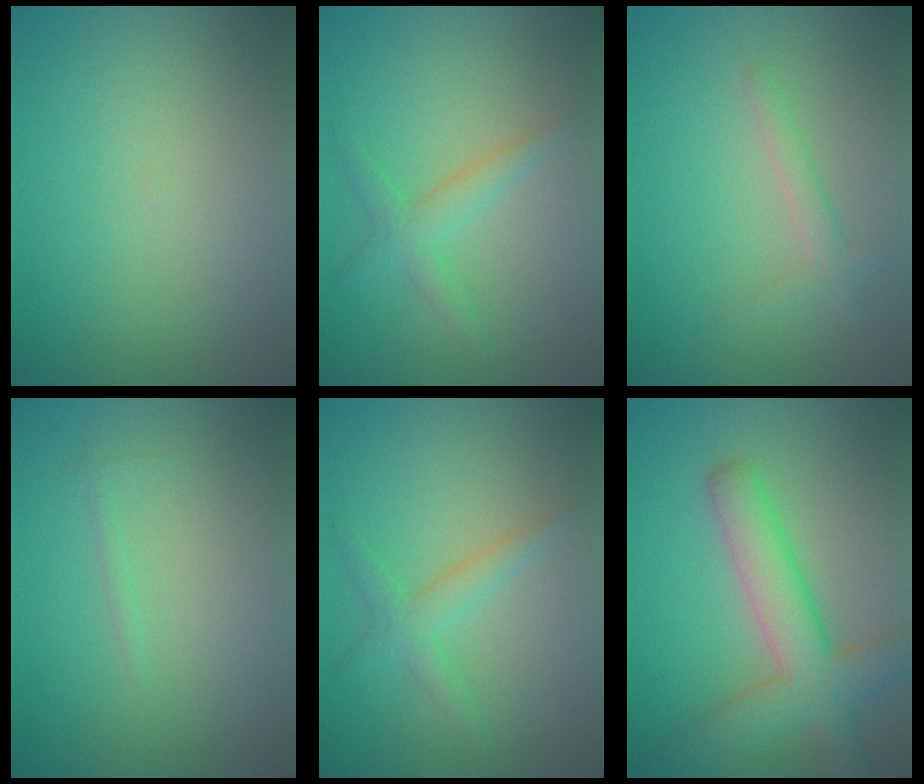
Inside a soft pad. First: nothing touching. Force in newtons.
{"total": 2.2, "press": 2.2, "slide": 0.1}
{"total": 1.7, "press": 1.7, "slide": 0.1}
{"total": 0.5, "press": 0.5, "slide": 0.1}
{"total": 2.2, "press": 2.2, "slide": 0.1}
{"total": 6.5, "press": 6.5, "slide": 0.3}